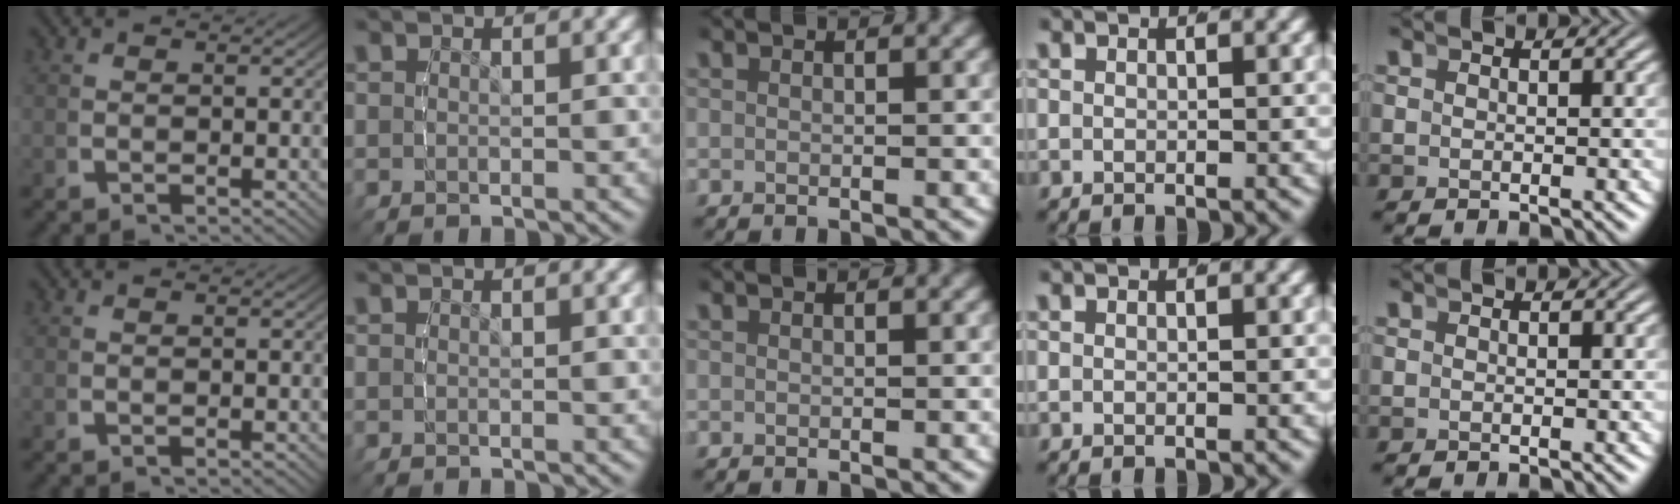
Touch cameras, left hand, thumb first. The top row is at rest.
{}